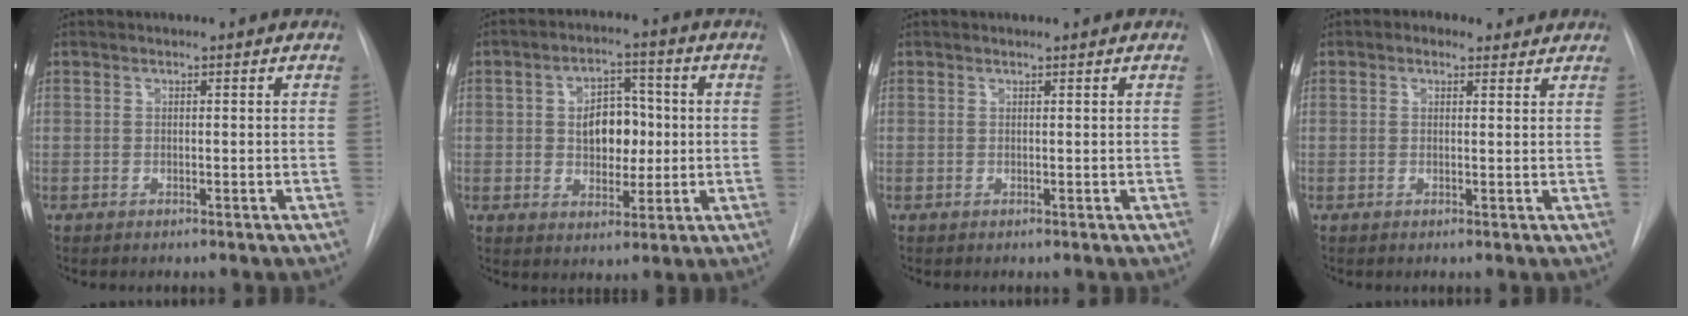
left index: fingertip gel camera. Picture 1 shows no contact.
{"total": 7.6, "force": [-0.1, 4.8, 5.8], "torque": [-0.090, 0.013, 0.004]}
{"total": 0.0}
{"total": 2.7, "force": [1.5, 1.9, 1.0], "torque": [-0.015, 0.013, 0.018]}